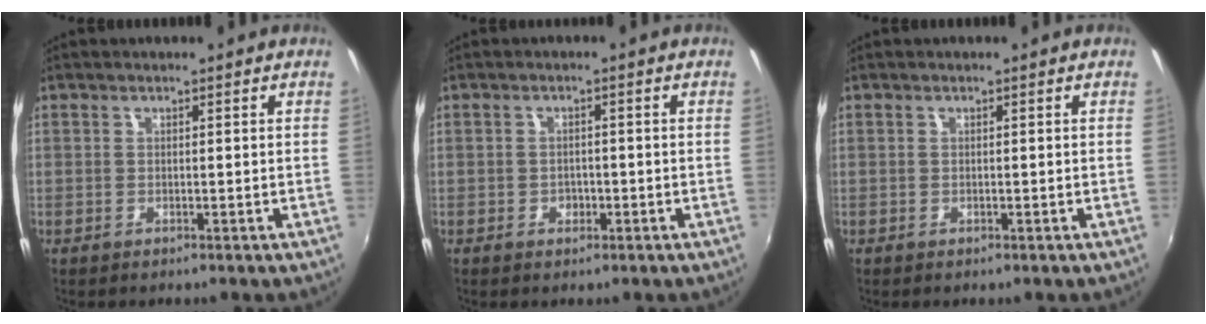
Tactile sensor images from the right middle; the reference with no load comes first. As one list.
[{"total": 2.0, "force": [-0.9, 1.7, 0.7], "torque": [-0.012, 0.001, -0.011]}, {"total": 0.0}]